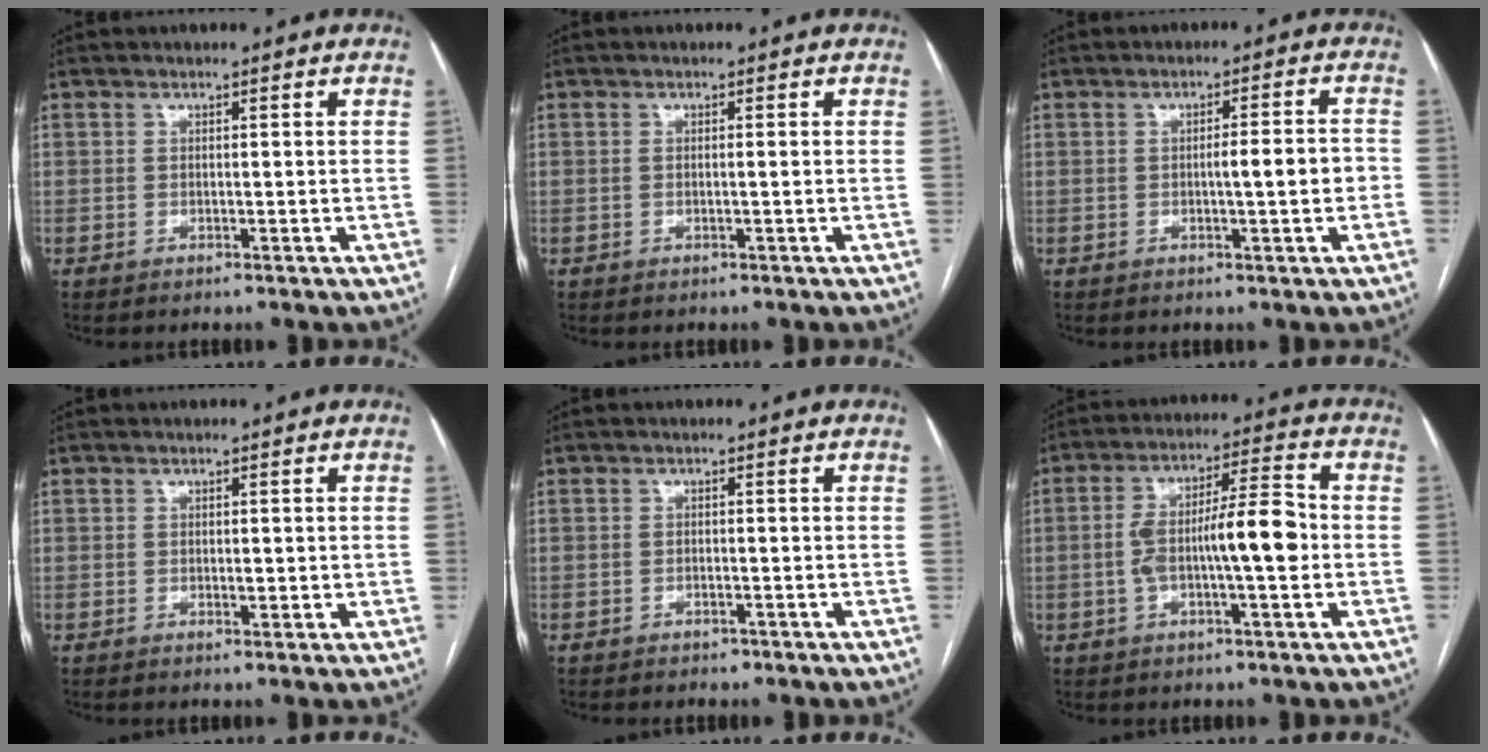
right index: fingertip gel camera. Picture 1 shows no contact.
{"total": 0.5, "force": [0.0, 0.0, 0.5], "torque": [-0.011, 0.000, 0.000]}
{"total": 4.4, "force": [-0.8, 0.3, 4.3], "torque": [-0.064, 0.005, -0.010]}
{"total": 1.5, "force": [0.1, 0.9, 1.1], "torque": [-0.013, -0.001, 0.003]}
{"total": 0.9, "force": [-0.7, 0.5, 0.2], "torque": [-0.007, 0.001, -0.008]}
{"total": 10.7, "force": [-1.2, 2.1, 10.4], "torque": [-0.183, 0.023, -0.021]}